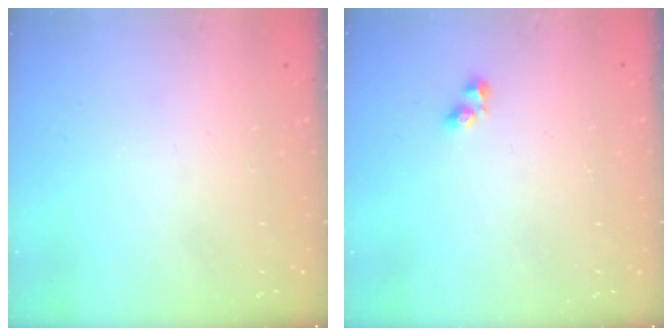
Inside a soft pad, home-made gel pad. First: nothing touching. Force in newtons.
{"total": 3.8, "press": 3.8, "slide": 0.6}